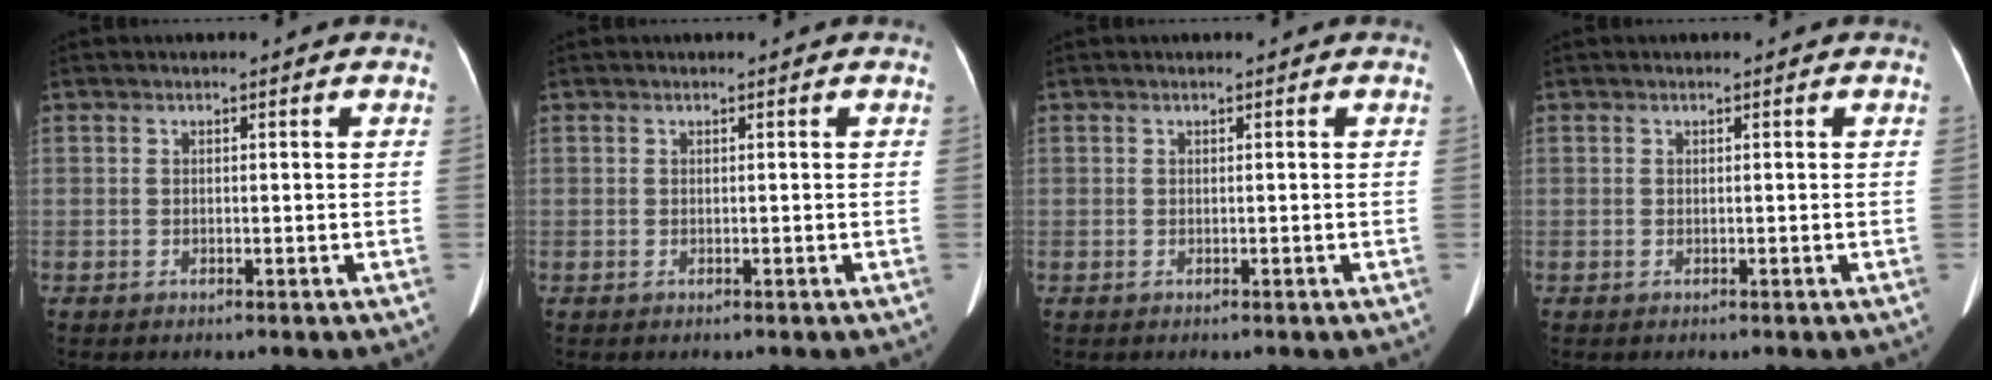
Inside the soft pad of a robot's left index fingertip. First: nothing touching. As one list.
[{"total": 0.0}, {"total": 0.0}, {"total": 0.0}]